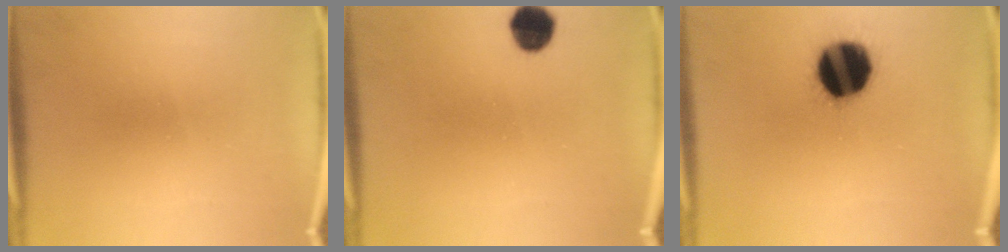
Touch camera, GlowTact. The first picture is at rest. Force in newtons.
{"total": 5.9}
{"total": 17.1}